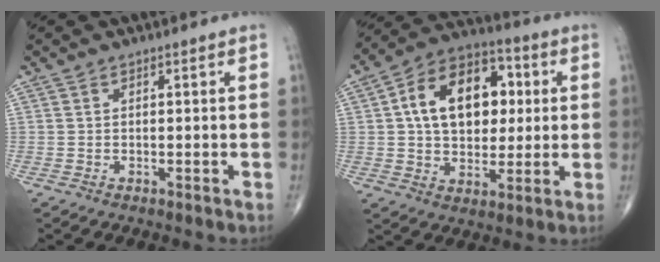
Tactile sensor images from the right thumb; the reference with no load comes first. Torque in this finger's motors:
{"motor_torque": [-0.13, 0.71, 0.76, 0.48, 0.15]}